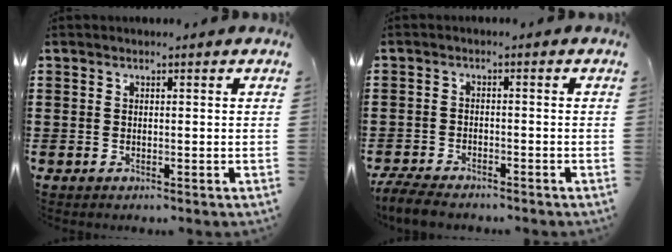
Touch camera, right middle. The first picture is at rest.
{"total": 3.8, "force": [-3.6, 0.6, 1.0], "torque": [-0.031, -0.003, -0.077]}